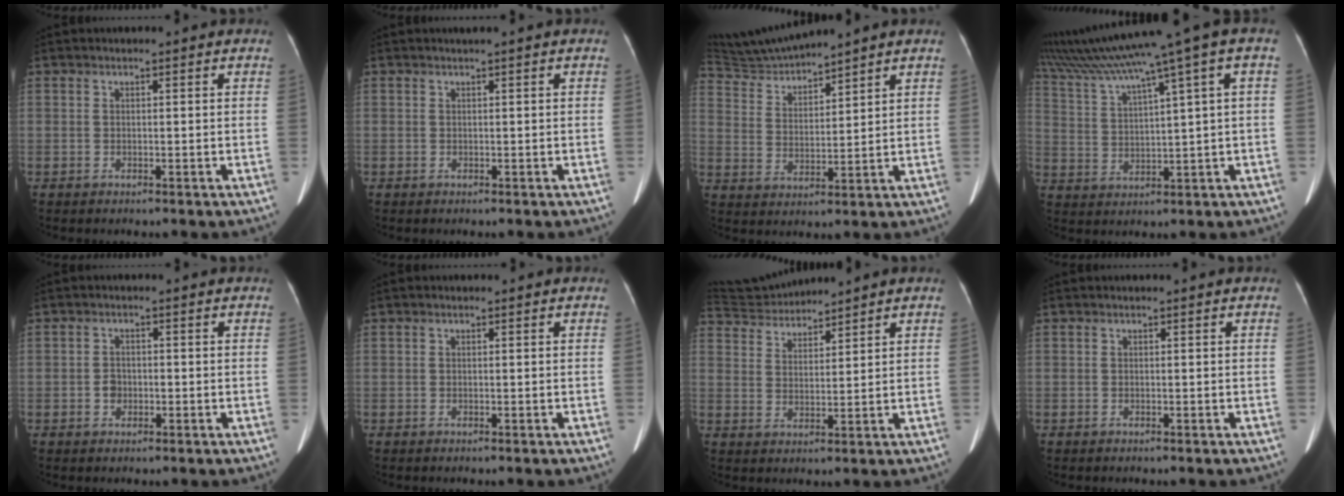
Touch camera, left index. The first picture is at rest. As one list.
[{"total": 0.0}, {"total": 7.2, "force": [7.1, -0.8, 0.7], "torque": [-0.031, 0.010, 0.153]}, {"total": 15.3, "force": [10.5, -1.5, 11.0], "torque": [-0.192, 0.020, 0.175]}, {"total": 1.9, "force": [-0.5, 1.5, 1.0], "torque": [-0.018, 0.006, -0.008]}, {"total": 0.0}, {"total": 7.0, "force": [6.9, -0.2, 0.4], "torque": [-0.021, 0.026, 0.142]}, {"total": 0.0}]